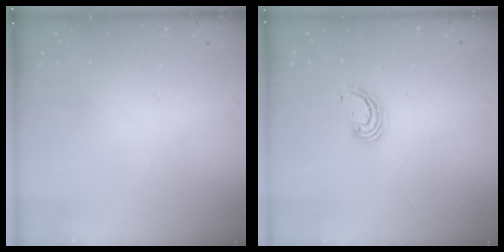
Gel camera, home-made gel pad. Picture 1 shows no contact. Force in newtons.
{"total": 3.2, "press": 3.2, "slide": 0.1}